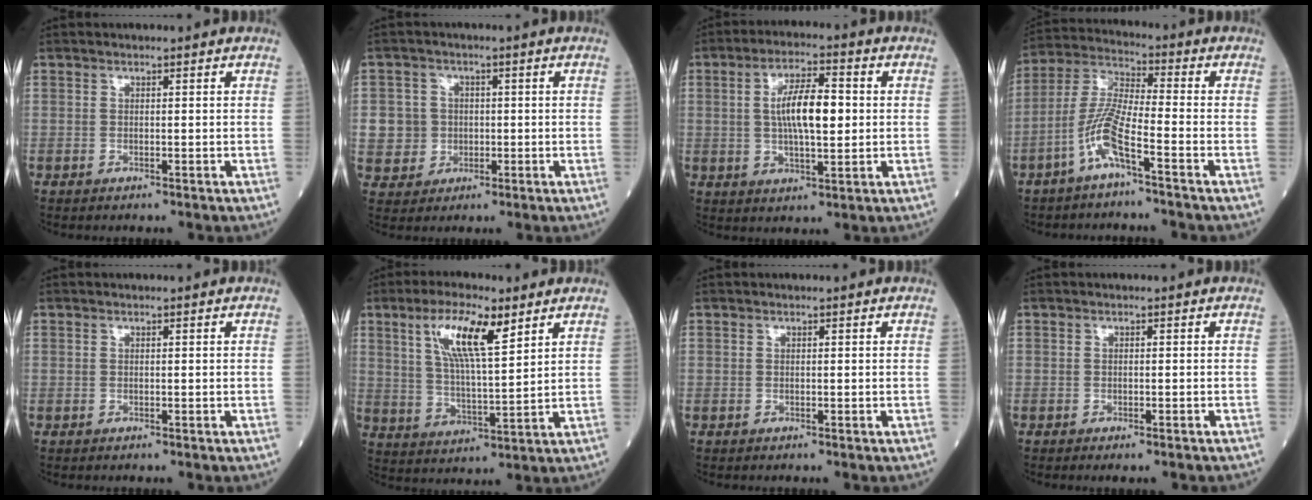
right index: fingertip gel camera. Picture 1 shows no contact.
{"total": 5.9, "force": [-0.3, 5.8, 0.6], "torque": [-0.013, 0.011, 0.000]}
{"total": 9.1, "force": [0.9, 2.5, 8.7], "torque": [-0.160, 0.011, 0.014]}
{"total": 8.1, "force": [-4.2, 0.4, 6.9], "torque": [-0.156, 0.007, -0.088]}
{"total": 0.0}
{"total": 10.7, "force": [5.4, 2.0, 9.0], "torque": [-0.172, 0.006, 0.102]}
{"total": 0.0}
{"total": 1.9, "force": [-1.5, 0.3, 1.0], "torque": [-0.008, -0.004, -0.020]}